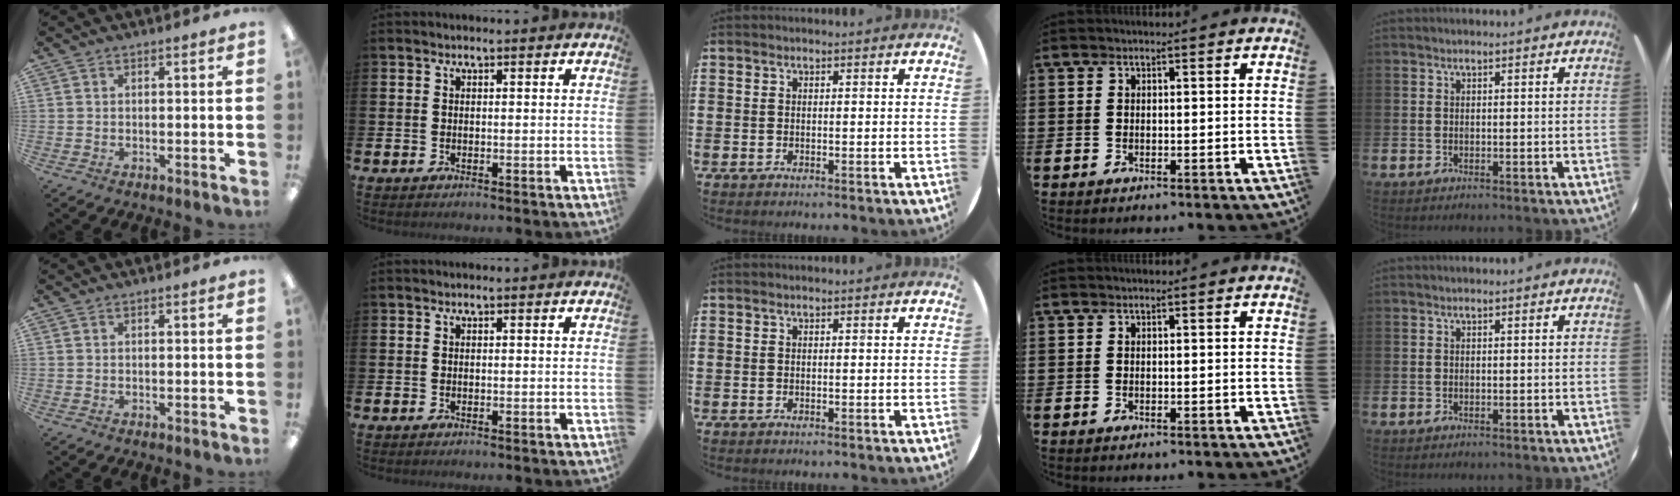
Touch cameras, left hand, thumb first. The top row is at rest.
{}